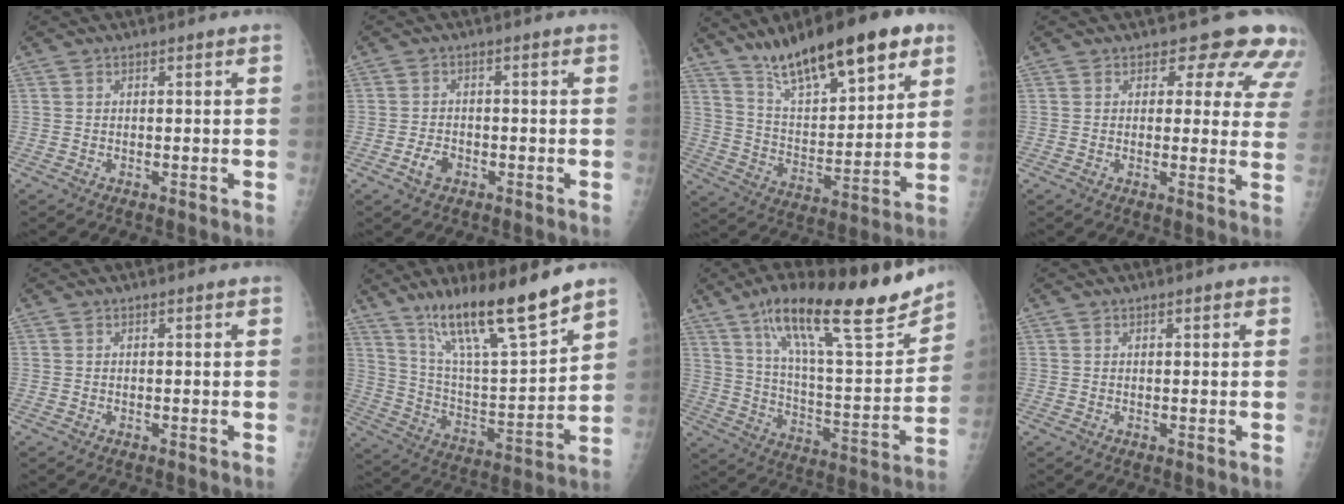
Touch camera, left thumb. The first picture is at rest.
{"total": 2.9, "force": [-1.5, 1.9, 1.7], "torque": [-0.028, 0.009, -0.025]}
{"total": 21.2, "force": [13.7, 6.8, 14.6], "torque": [-0.201, -0.051, 0.232]}
{"total": 10.9, "force": [8.8, 5.4, 3.4], "torque": [0.019, -0.044, 0.069]}
{"total": 0.0}
{"total": 19.3, "force": [14.0, 2.7, 13.0], "torque": [-0.200, -0.075, 0.252]}
{"total": 26.1, "force": [17.5, 6.4, 18.3], "torque": [-0.263, -0.052, 0.287]}
{"total": 0.6, "force": [0.4, 0.2, 0.3], "torque": [-0.005, -0.001, 0.005]}